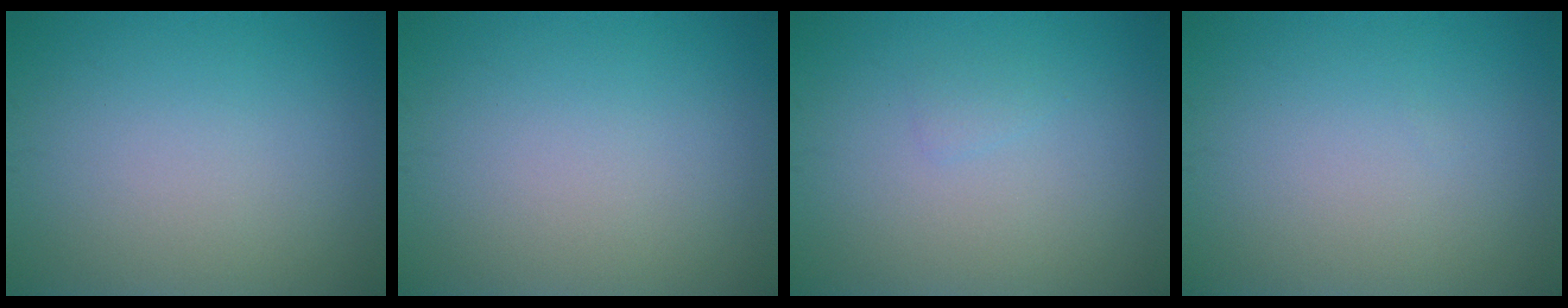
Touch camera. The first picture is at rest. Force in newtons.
{"total": 0.0}
{"total": 0.6, "press": 0.6, "slide": 0.0}
{"total": 0.0}